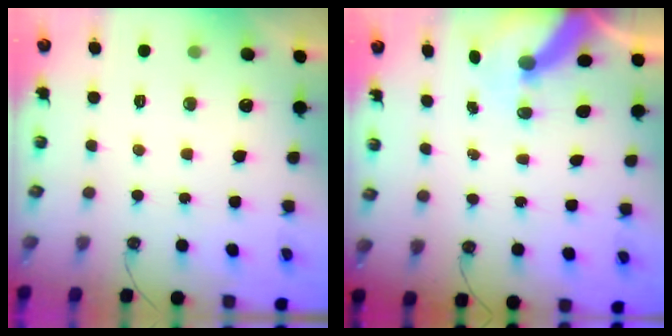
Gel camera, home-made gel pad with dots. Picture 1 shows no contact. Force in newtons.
{"total": 7.3, "press": 7.3, "slide": 1.0}